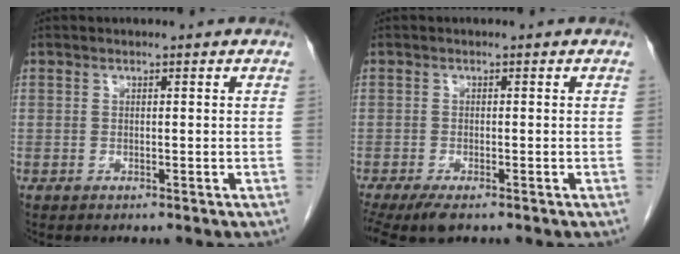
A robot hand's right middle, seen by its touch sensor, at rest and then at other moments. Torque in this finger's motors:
{"motor_torque": [0.82, -0.35, 0.16, 0.06]}